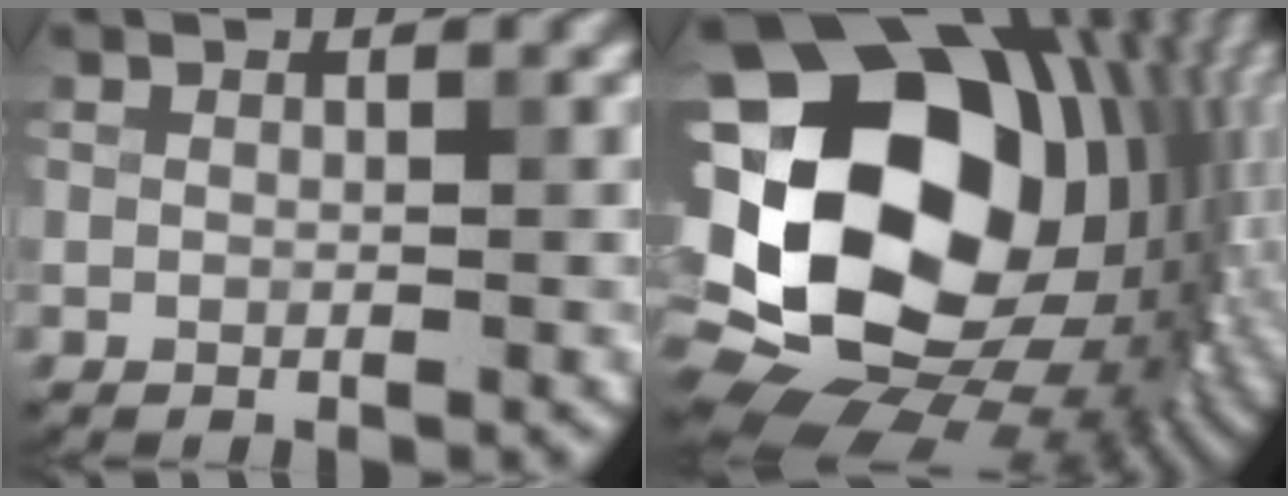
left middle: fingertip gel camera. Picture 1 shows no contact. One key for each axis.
{"total": 23.1, "fx": 0.0, "fy": 18.0, "fz": 14.6, "tx": -0.279, "ty": 0.007, "tz": -0.024}